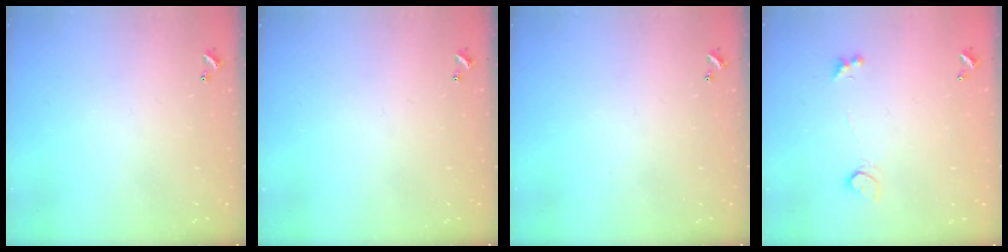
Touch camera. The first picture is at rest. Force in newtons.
{"total": 0.0}
{"total": 0.0}
{"total": 2.5, "press": 2.2, "slide": 1.2}